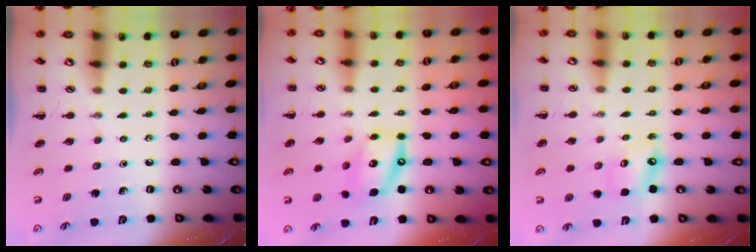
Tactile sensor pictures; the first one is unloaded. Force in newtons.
{"total": 12.8, "press": 12.4, "slide": 3.1}
{"total": 6.1, "press": 6.0, "slide": 1.2}